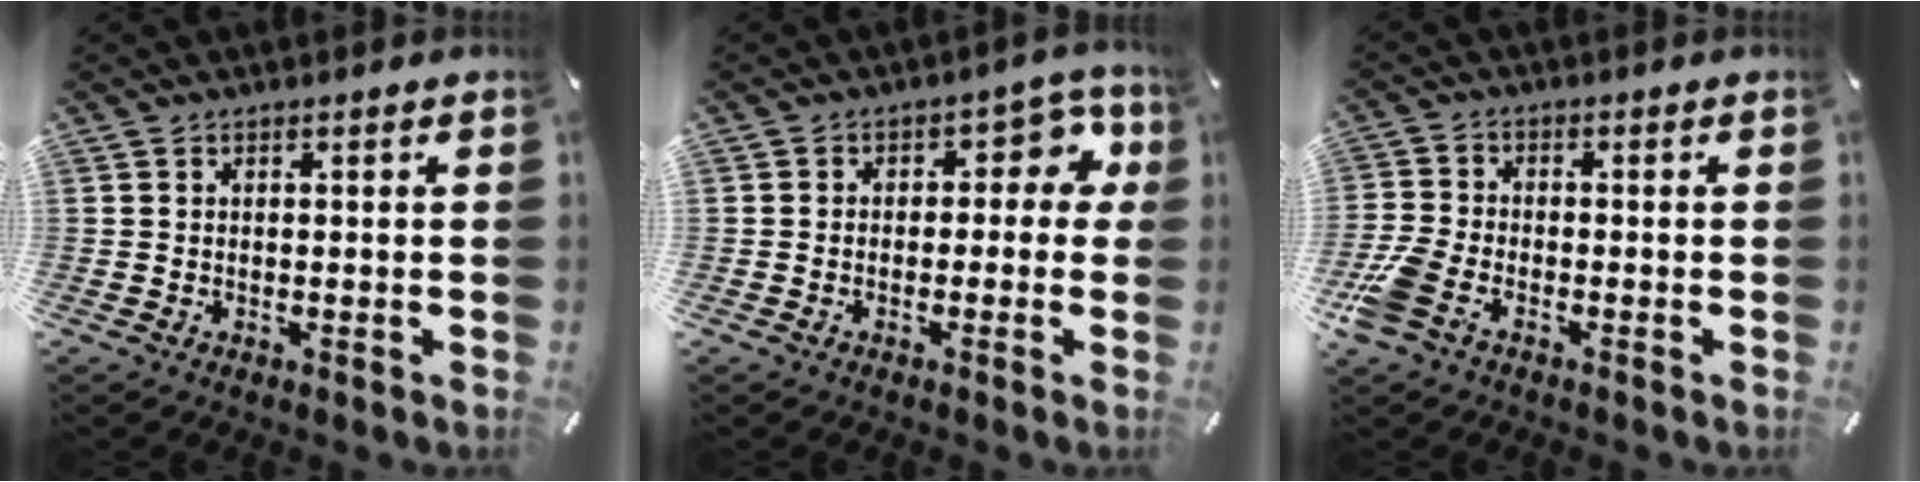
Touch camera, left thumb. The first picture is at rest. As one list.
[{"total": 7.2, "force": [1.1, 5.2, 4.8], "torque": [-0.054, -0.002, 0.013]}, {"total": 6.9, "force": [-3.6, 4.2, 4.1], "torque": [-0.106, 0.006, -0.071]}]